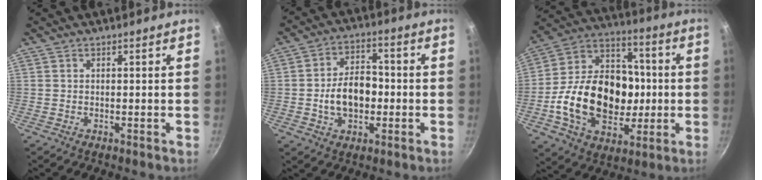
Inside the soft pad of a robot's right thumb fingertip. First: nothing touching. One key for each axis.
{"total": 10.6, "fx": -1.5, "fy": 7.1, "fz": 7.7, "tx": -0.102, "ty": 0.024, "tz": -0.028}
{"total": 25.2, "fx": -2.9, "fy": 18.2, "fz": 17.1, "tx": -0.252, "ty": 0.040, "tz": -0.052}